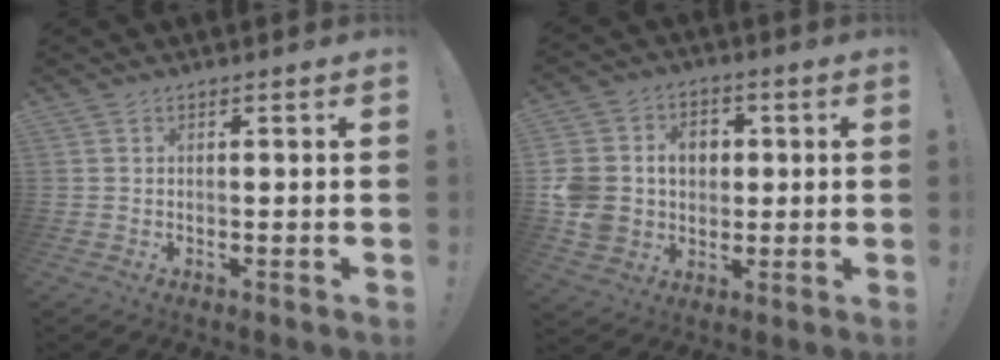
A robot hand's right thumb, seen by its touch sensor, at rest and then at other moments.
{"total": 12.6, "force": [0.0, 11.6, 4.9], "torque": [-0.095, 0.009, 0.011]}